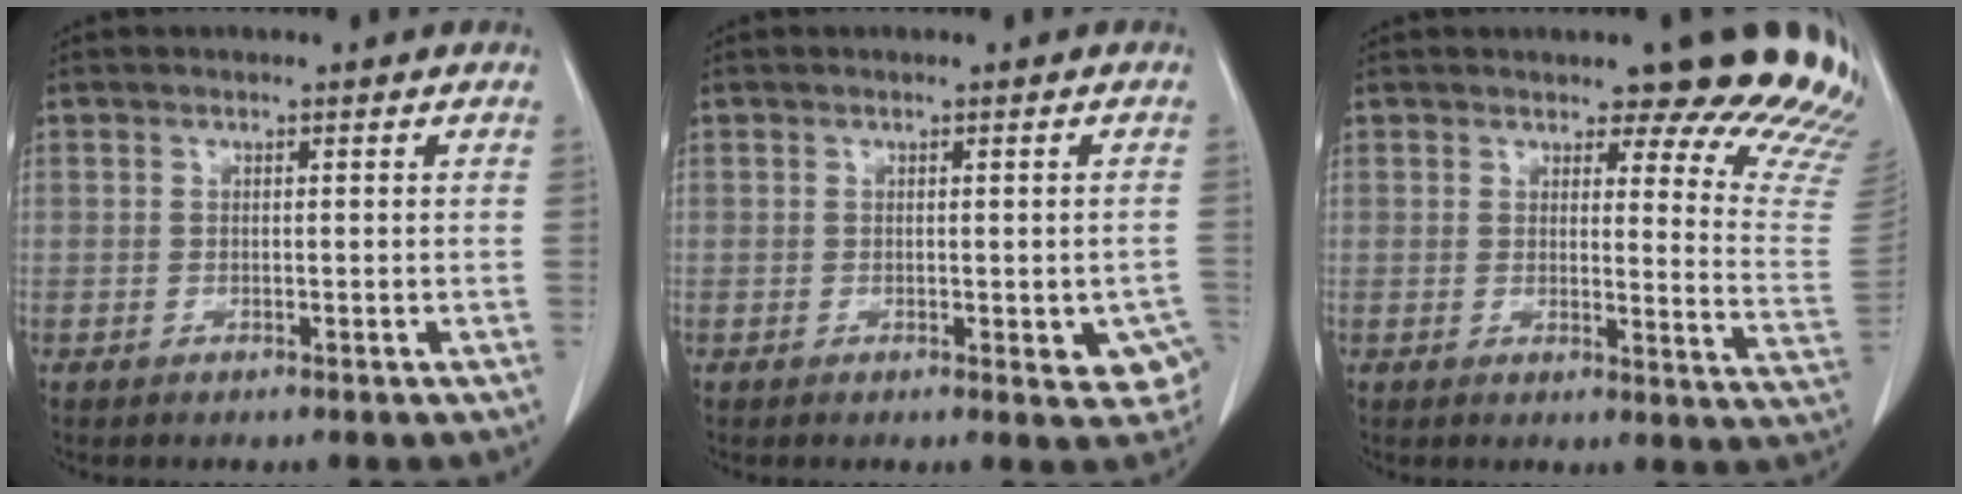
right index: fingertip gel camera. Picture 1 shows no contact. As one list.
[{"total": 4.9, "force": [-1.4, 2.0, 4.3], "torque": [-0.031, -0.003, -0.016]}, {"total": 15.9, "force": [14.4, 2.6, 6.2], "torque": [-0.042, -0.100, 0.134]}]